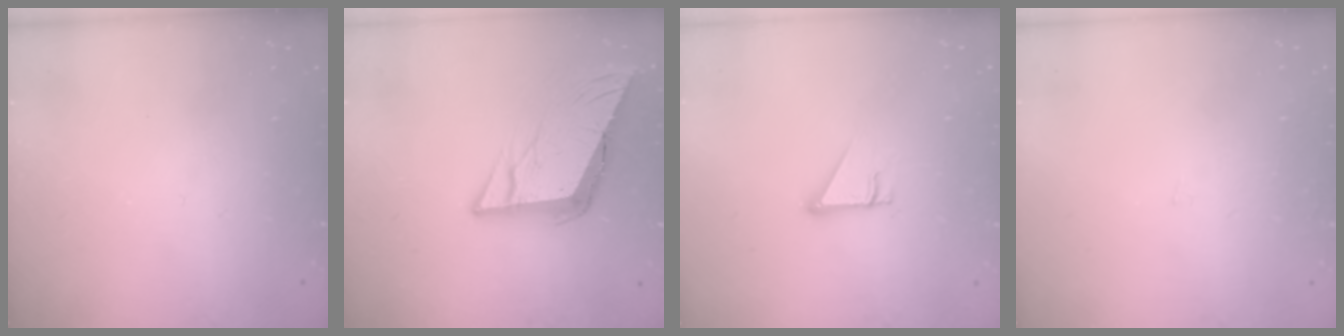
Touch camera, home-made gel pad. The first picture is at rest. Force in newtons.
{"total": 10.4, "press": 10.2, "slide": 1.7}
{"total": 2.7, "press": 2.7, "slide": 0.1}
{"total": 0.9, "press": 0.9, "slide": 0.0}